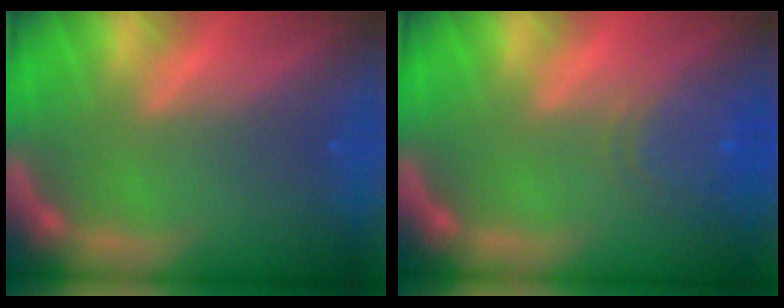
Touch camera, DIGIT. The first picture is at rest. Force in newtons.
{"total": 4.6}